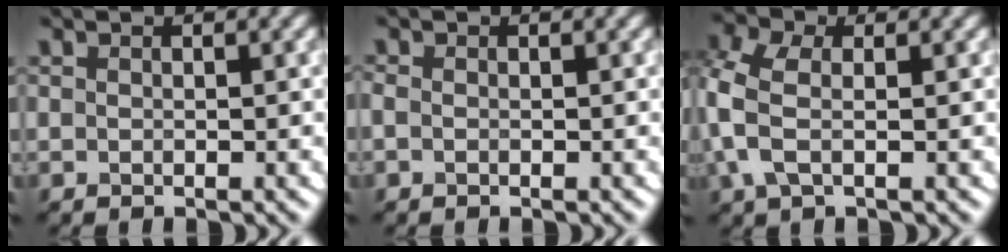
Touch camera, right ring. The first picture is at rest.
{"total": 0.6, "force": [-0.3, 0.3, 0.4], "torque": [-0.011, -0.005, -0.007]}
{"total": 5.2, "force": [0.0, 3.1, 4.2], "torque": [-0.110, 0.007, -0.011]}